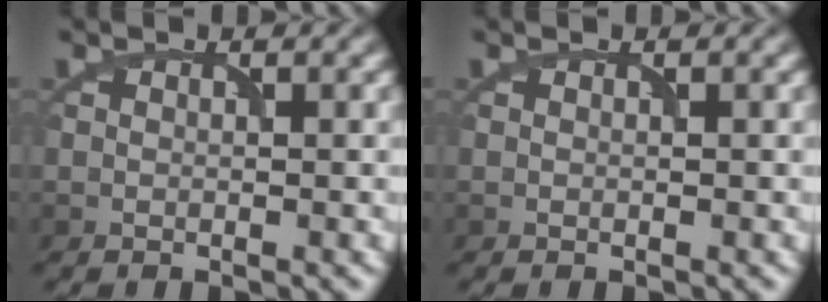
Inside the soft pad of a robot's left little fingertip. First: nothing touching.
{"total": 0.0}